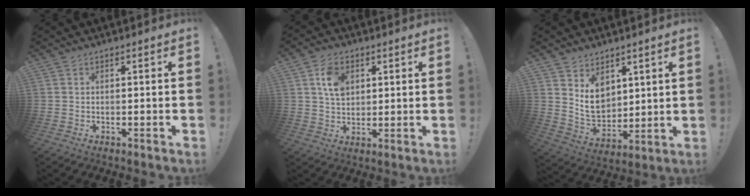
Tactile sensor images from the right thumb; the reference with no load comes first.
{"total": 8.4, "force": [3.1, 6.2, 4.8], "torque": [-0.076, 0.002, 0.060]}
{"total": 9.9, "force": [4.7, 7.8, 3.8], "torque": [-0.054, -0.044, 0.095]}